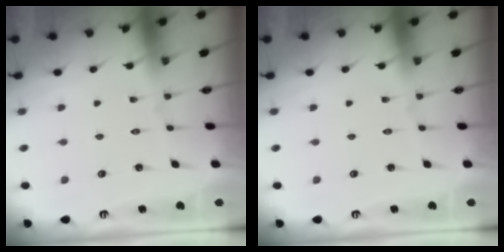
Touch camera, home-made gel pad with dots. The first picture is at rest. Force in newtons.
{"total": 0.0}